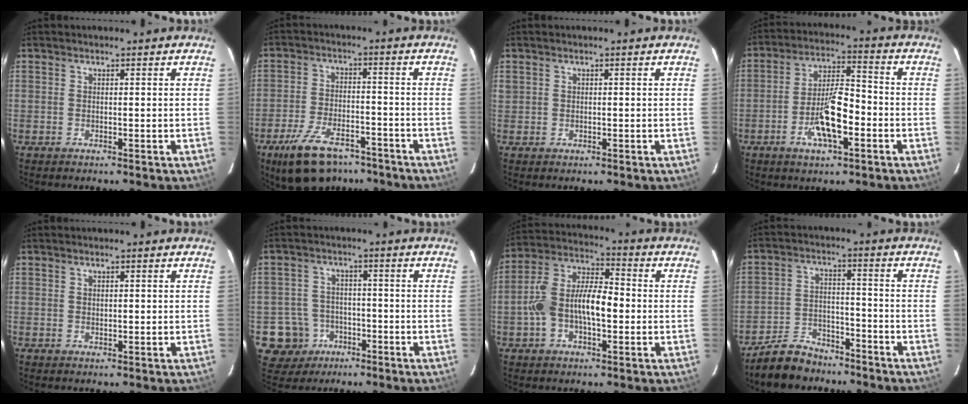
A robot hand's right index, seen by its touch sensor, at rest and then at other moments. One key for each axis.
{"total": 13.8, "fx": -9.8, "fy": 6.3, "fz": 7.4, "tx": -0.164, "ty": -0.009, "tz": -0.162}
{"total": 0.9, "fx": 0.0, "fy": 0.9, "fz": 0.4, "tx": -0.005, "ty": 0.001, "tz": 0.001}
{"total": 10.8, "fx": -4.2, "fy": 3.4, "fz": 9.3, "tx": -0.186, "ty": 0.002, "tz": -0.073}
{"total": 0.8, "fx": 0.3, "fy": 0.5, "fz": 0.5, "tx": -0.007, "ty": 0.003, "tz": 0.006}
{"total": 8.3, "fx": -3.5, "fy": 7.5, "fz": 0.6, "tx": -0.036, "ty": 0.031, "tz": -0.048}
{"total": 11.8, "fx": -1.8, "fy": 5.9, "fz": 10.1, "tx": -0.202, "ty": 0.019, "tz": -0.033}
{"total": 9.3, "fx": -7.7, "fy": 4.6, "fz": 2.5, "tx": -0.077, "ty": 0.014, "tz": -0.123}